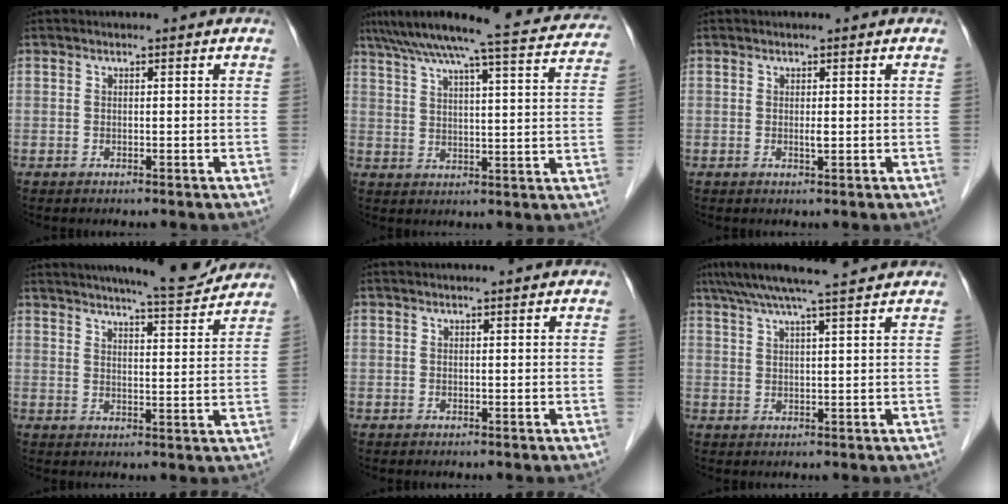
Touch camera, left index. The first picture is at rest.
{"total": 22.7, "force": [20.2, 1.7, 10.2], "torque": [-0.166, 0.008, 0.261]}
{"total": 0.8, "force": [0.1, 0.1, 0.8], "torque": [-0.018, -0.003, 0.002]}
{"total": 11.0, "force": [10.2, 0.6, 4.1], "torque": [-0.060, -0.002, 0.133]}
{"total": 1.3, "force": [1.2, 0.0, 0.5], "torque": [-0.008, 0.011, 0.019]}
{"total": 10.3, "force": [8.7, -0.4, 5.5], "torque": [-0.092, 0.032, 0.126]}